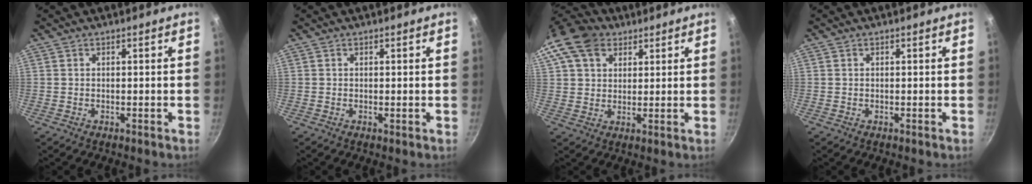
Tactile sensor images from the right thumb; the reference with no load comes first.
{"total": 0.0}
{"total": 13.3, "force": [6.1, 9.7, 6.7], "torque": [-0.120, 0.013, 0.100]}
{"total": 0.0}